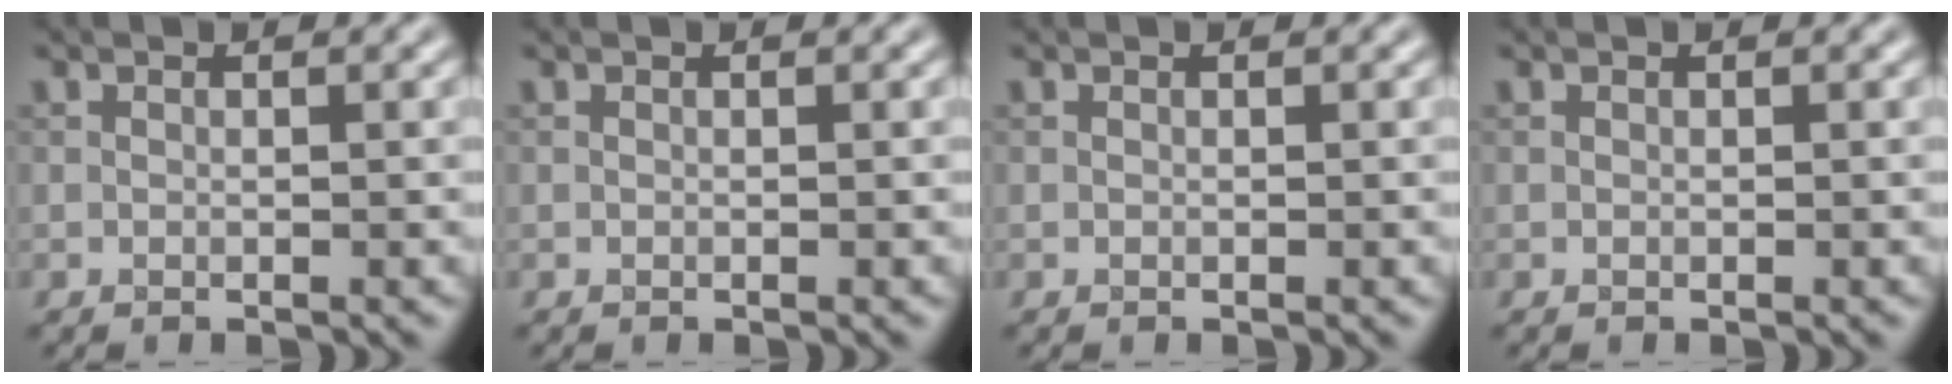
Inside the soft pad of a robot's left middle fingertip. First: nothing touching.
{"total": 0.0}
{"total": 0.0}
{"total": 0.0}